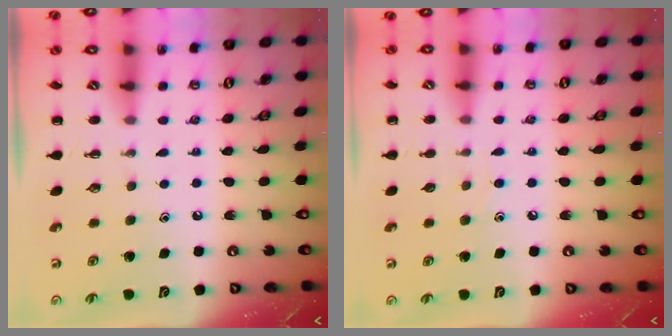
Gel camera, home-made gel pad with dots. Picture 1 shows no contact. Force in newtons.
{"total": 2.5, "press": 2.3, "slide": 1.0}